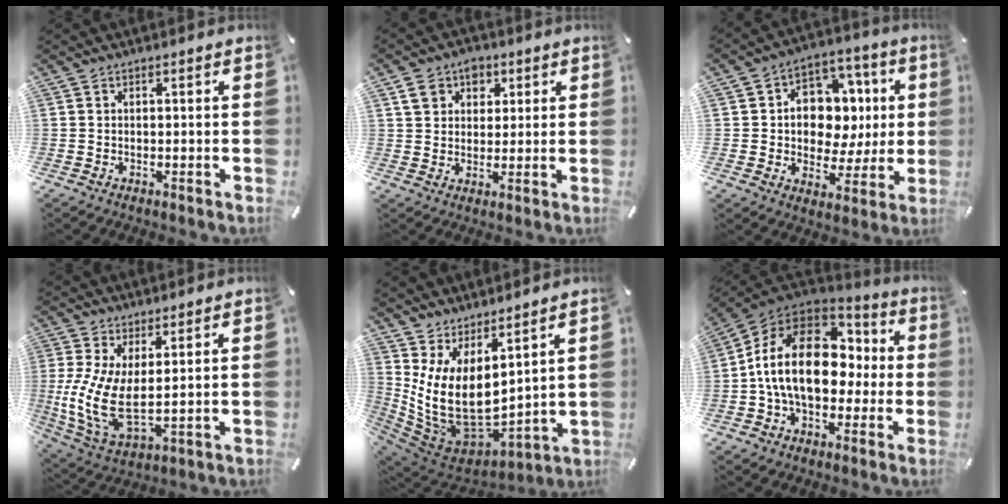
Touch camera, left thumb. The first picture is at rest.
{"total": 6.7, "force": [2.8, 5.8, 1.9], "torque": [-0.019, 0.000, 0.046]}
{"total": 11.9, "force": [1.2, 10.5, 5.4], "torque": [-0.068, -0.015, 0.031]}
{"total": 10.6, "force": [1.8, 4.5, 9.4], "torque": [-0.216, -0.028, 0.039]}
{"total": 13.3, "force": [3.5, 8.1, 9.9], "torque": [-0.219, -0.066, 0.074]}
{"total": 20.4, "force": [0.7, 14.2, 14.6], "torque": [-0.270, 0.013, 0.015]}